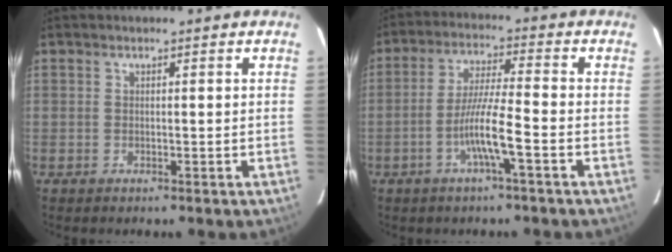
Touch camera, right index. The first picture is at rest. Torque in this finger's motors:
{"motor_torque": [1.29, -0.85, 0.85, 0.17]}